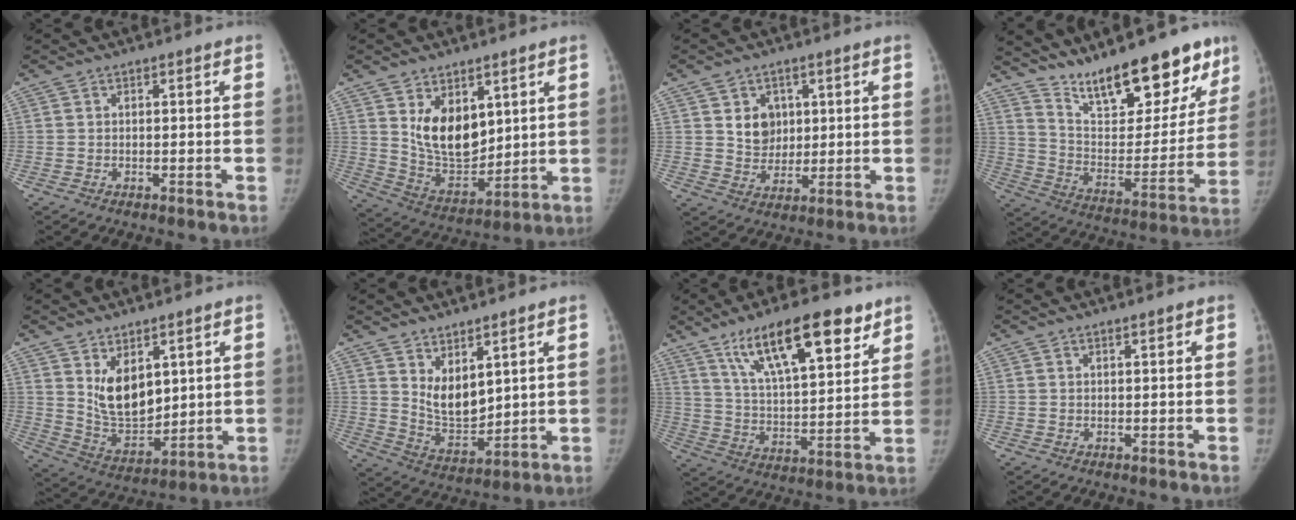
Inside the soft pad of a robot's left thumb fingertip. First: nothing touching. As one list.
[{"total": 12.9, "force": [4.8, 8.0, 8.9], "torque": [-0.108, -0.045, 0.107]}, {"total": 6.5, "force": [2.1, 5.5, 3.0], "torque": [-0.018, -0.013, 0.042]}, {"total": 23.6, "force": [17.6, 8.0, 13.5], "torque": [-0.148, -0.094, 0.283]}, {"total": 11.1, "force": [4.3, 6.7, 7.8], "torque": [-0.098, -0.043, 0.098]}, {"total": 8.6, "force": [4.5, 4.4, 5.9], "torque": [-0.075, -0.050, 0.098]}, {"total": 19.8, "force": [12.2, 6.5, 14.2], "torque": [-0.204, -0.042, 0.213]}, {"total": 0.8, "force": [0.6, 0.1, 0.5], "torque": [-0.007, -0.003, 0.011]}]